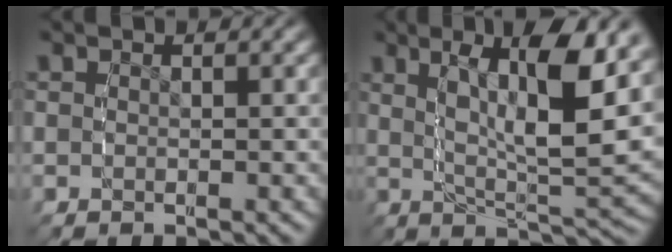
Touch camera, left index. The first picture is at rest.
{"total": 10.4, "force": [2.6, 3.0, 9.6], "torque": [-0.145, 0.005, 0.044]}